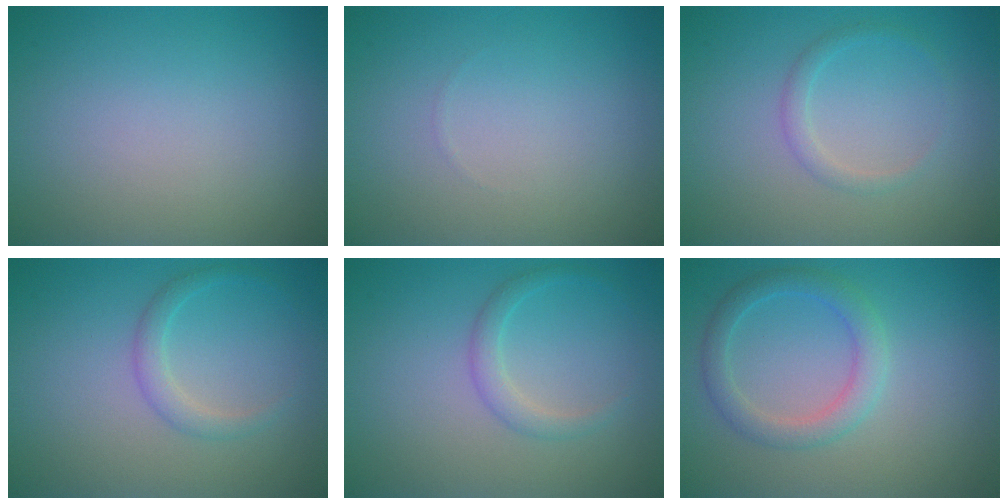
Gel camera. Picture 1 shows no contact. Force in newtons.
{"total": 0.0}
{"total": 1.2, "press": 1.2, "slide": 0.1}
{"total": 1.7, "press": 1.7, "slide": 0.1}
{"total": 1.7, "press": 1.7, "slide": 0.1}
{"total": 2.8, "press": 2.8, "slide": 0.1}